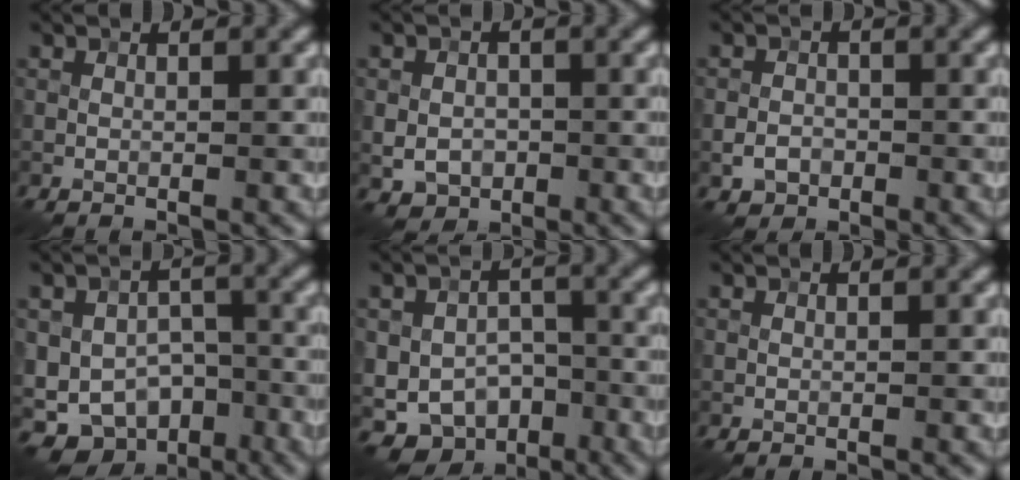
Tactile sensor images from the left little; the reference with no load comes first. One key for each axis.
{"total": 3.0, "fx": -0.8, "fy": 2.5, "fz": 1.6, "tx": -0.030, "ty": -0.003, "tz": -0.013}
{"total": 1.9, "fx": -0.8, "fy": 1.6, "fz": 0.8, "tx": -0.011, "ty": -0.002, "tz": -0.018}
{"total": 10.9, "fx": -5.6, "fy": 7.7, "fz": 5.4, "tx": -0.073, "ty": -0.016, "tz": -0.078}
{"total": 9.2, "fx": -4.2, "fy": 6.6, "fz": 4.7, "tx": -0.055, "ty": -0.010, "tz": -0.066}
{"total": 0.0}